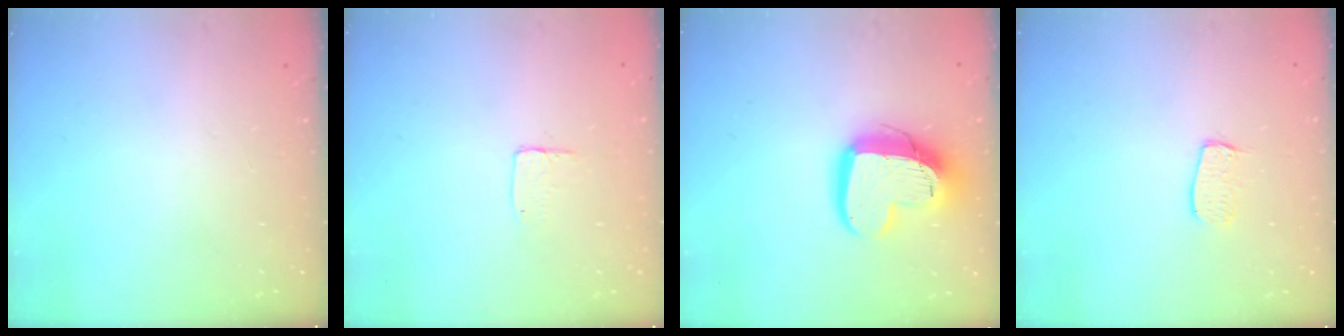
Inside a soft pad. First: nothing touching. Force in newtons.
{"total": 3.8, "press": 3.8, "slide": 0.3}
{"total": 16.3, "press": 16.3, "slide": 1.4}
{"total": 6.6, "press": 6.6, "slide": 0.4}